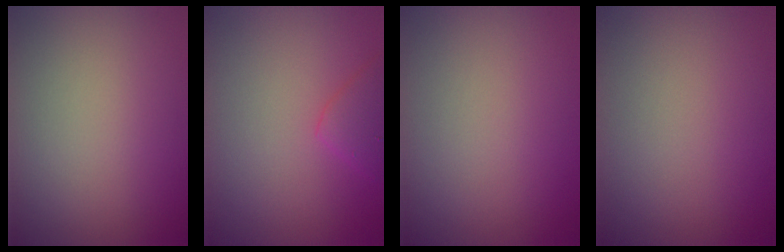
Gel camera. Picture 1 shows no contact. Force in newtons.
{"total": 2.2, "press": 2.2, "slide": 0.2}
{"total": 0.0}
{"total": 0.0}